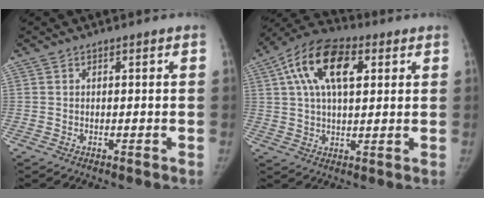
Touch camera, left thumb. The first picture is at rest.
{"total": 15.1, "force": [5.1, 7.8, 11.9], "torque": [-0.203, 0.013, 0.081]}